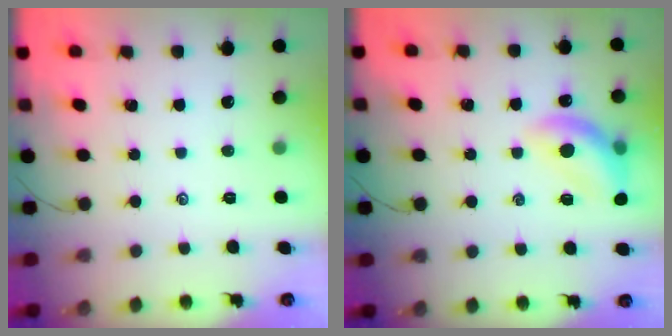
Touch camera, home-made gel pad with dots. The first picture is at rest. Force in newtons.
{"total": 14.4, "press": 14.1, "slide": 3.0}